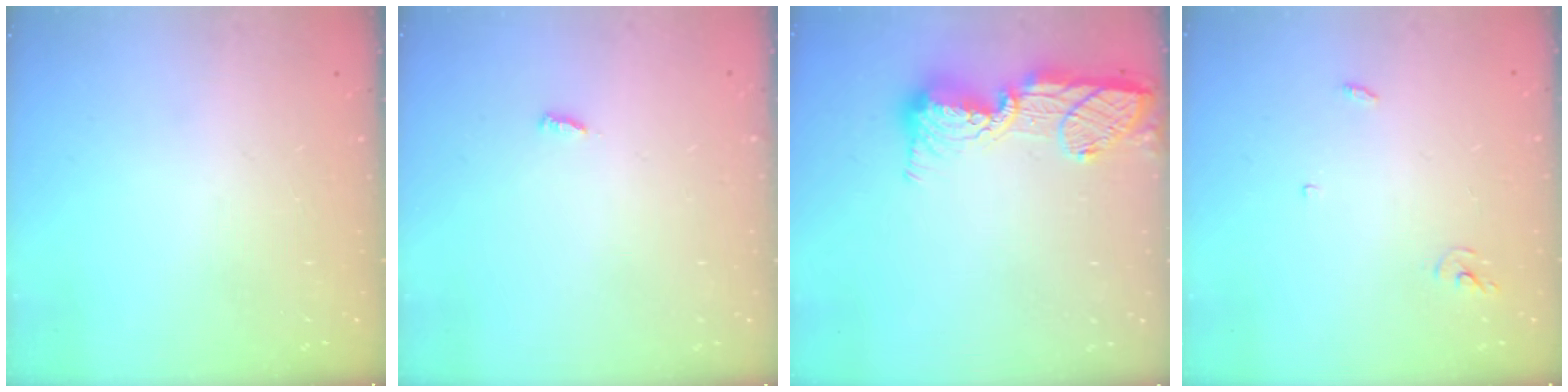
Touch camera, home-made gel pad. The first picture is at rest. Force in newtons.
{"total": 3.0, "press": 3.0, "slide": 0.0}
{"total": 16.3, "press": 16.3, "slide": 1.3}
{"total": 3.0, "press": 3.0, "slide": 0.2}